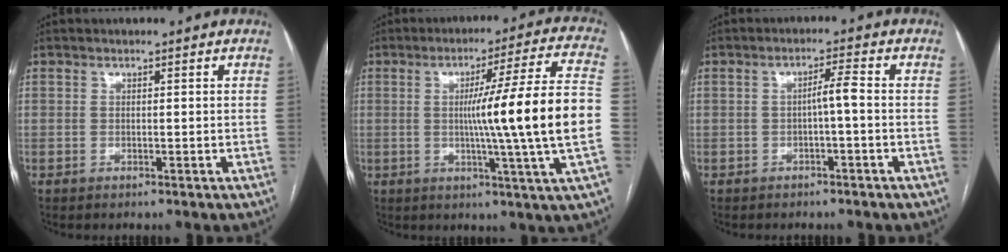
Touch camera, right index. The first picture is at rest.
{"total": 17.6, "force": [-1.1, -2.4, 17.4], "torque": [-0.254, -0.005, -0.029]}
{"total": 2.7, "force": [-0.6, 0.0, 2.6], "torque": [-0.040, 0.007, -0.009]}